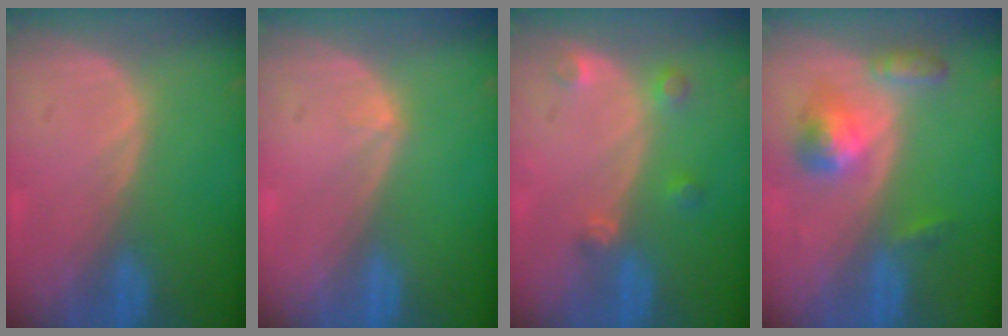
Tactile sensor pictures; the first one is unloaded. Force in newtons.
{"total": 0.6, "press": 0.4, "slide": 0.5}
{"total": 2.7, "press": 2.7, "slide": 0.3}
{"total": 5.6, "press": 5.1, "slide": 2.3}